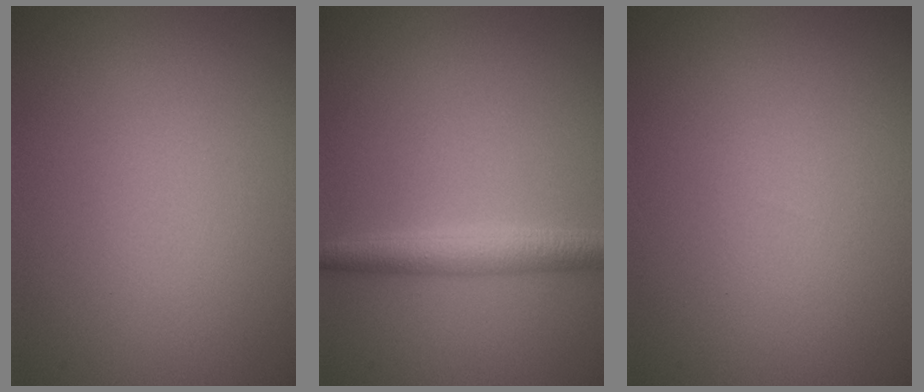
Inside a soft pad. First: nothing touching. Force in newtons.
{"total": 2.8, "press": 2.8, "slide": 0.0}
{"total": 0.0}